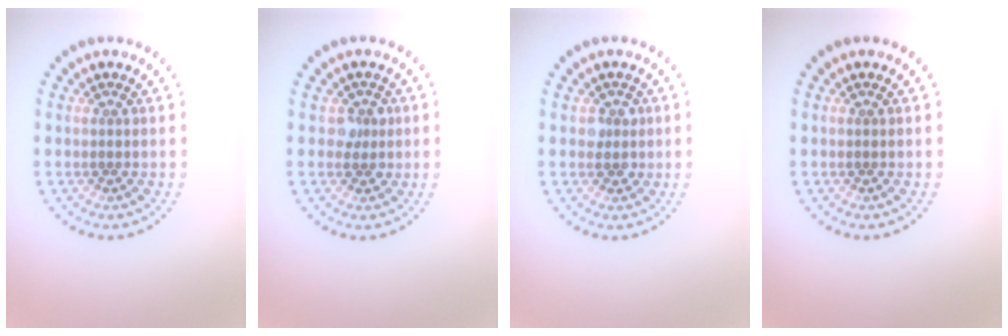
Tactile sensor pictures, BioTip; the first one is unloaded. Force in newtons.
{"total": 1.7, "press": 1.4, "slide": 0.9}
{"total": 1.6, "press": 1.5, "slide": 0.7}
{"total": 0.0}